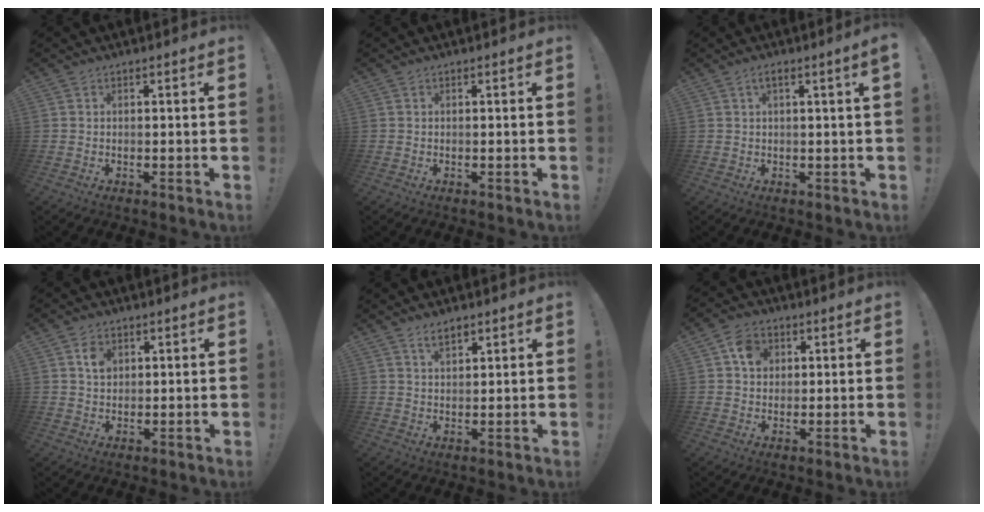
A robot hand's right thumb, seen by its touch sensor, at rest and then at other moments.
{"total": 0.0}
{"total": 2.8, "force": [0.5, -0.5, 2.7], "torque": [-0.042, -0.007, 0.005]}
{"total": 4.3, "force": [1.6, 3.1, 2.4], "torque": [-0.022, -0.007, 0.025]}
{"total": 3.8, "force": [2.8, 1.5, 2.2], "torque": [-0.025, -0.017, 0.047]}
{"total": 6.4, "force": [2.2, 5.2, 3.1], "torque": [-0.040, 0.001, 0.040]}